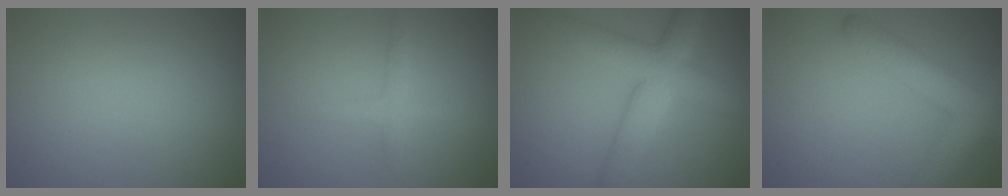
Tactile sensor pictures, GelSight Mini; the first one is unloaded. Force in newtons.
{"total": 1.6, "press": 1.6, "slide": 0.1}
{"total": 6.3, "press": 6.3, "slide": 0.4}
{"total": 5.4, "press": 5.4, "slide": 0.2}